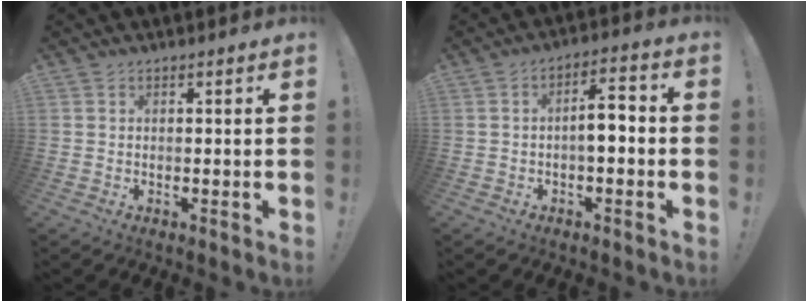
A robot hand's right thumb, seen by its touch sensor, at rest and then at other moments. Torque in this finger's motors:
{"motor_torque": [-0.03, 0.04, 0.14, 0.15, 0.02]}